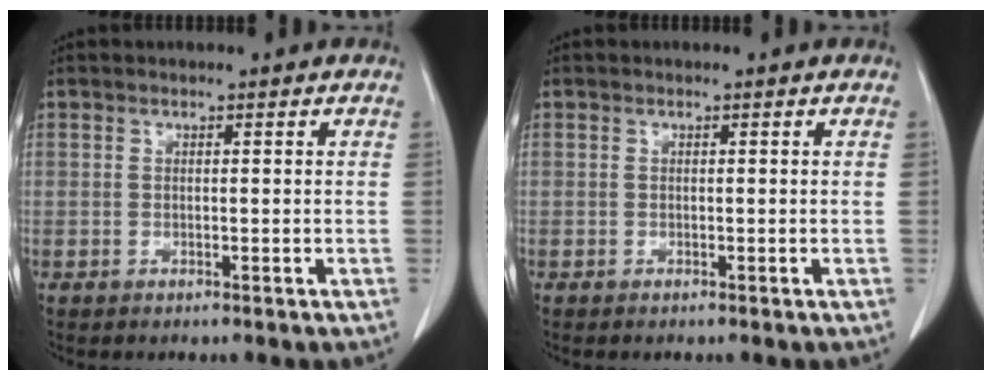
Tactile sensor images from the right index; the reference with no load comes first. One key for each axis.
{"total": 0.0}